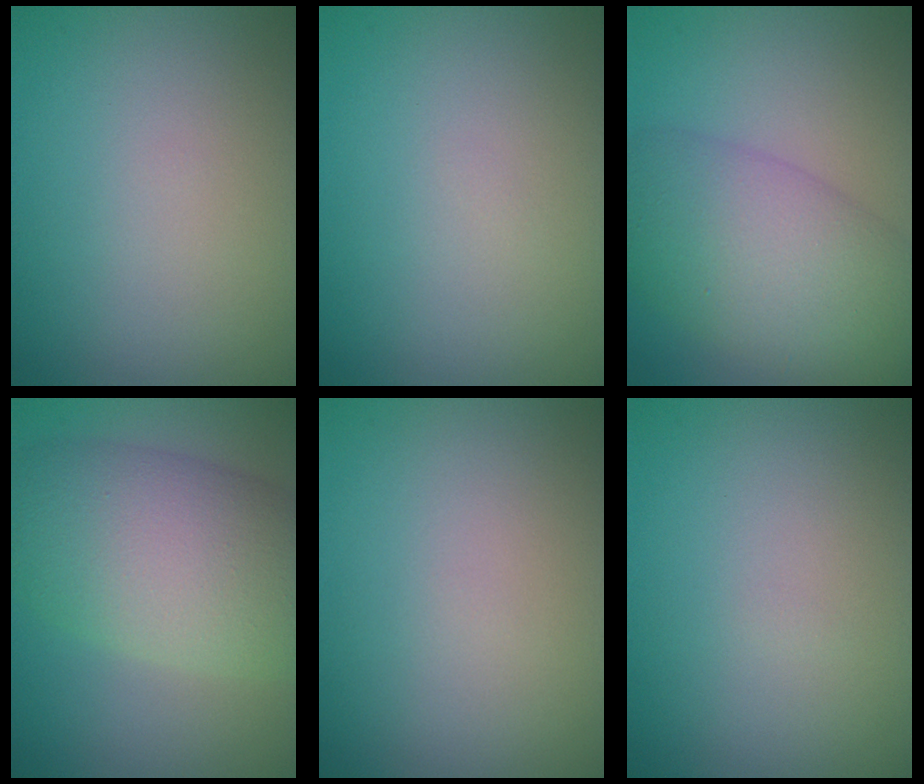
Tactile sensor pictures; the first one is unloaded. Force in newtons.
{"total": 0.0}
{"total": 7.6, "press": 7.6, "slide": 0.3}
{"total": 9.8, "press": 9.8, "slide": 0.3}
{"total": 0.0}
{"total": 0.0}